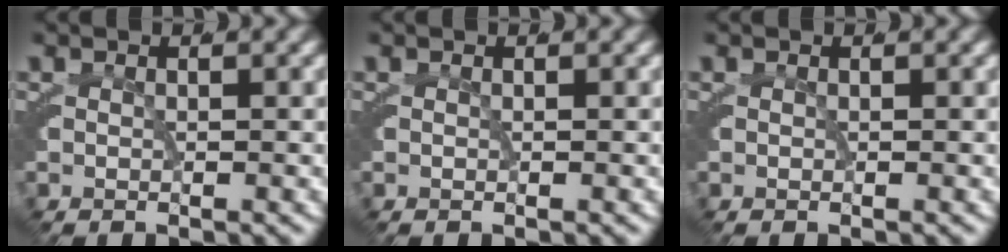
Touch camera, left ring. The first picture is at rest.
{"total": 0.0}
{"total": 0.0}